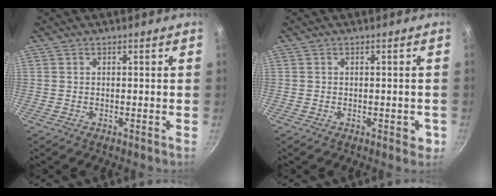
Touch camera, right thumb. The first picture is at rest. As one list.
[{"total": 2.4, "force": [-0.7, 1.5, 1.8], "torque": [-0.004, 0.006, -0.011]}]